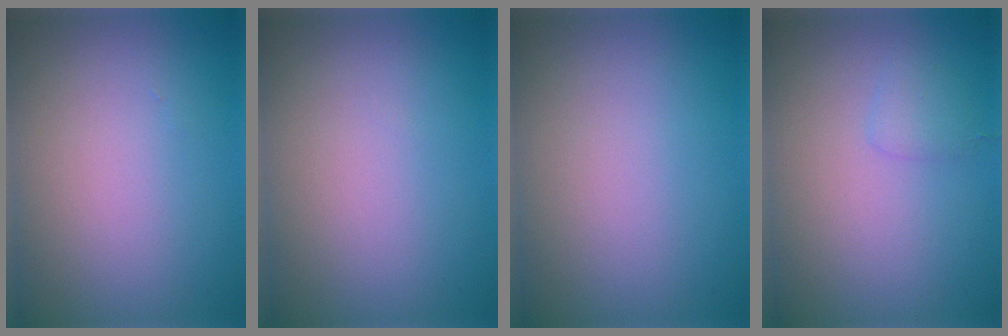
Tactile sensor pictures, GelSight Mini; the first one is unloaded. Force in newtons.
{"total": 0.0}
{"total": 0.0}
{"total": 1.1, "press": 1.1, "slide": 0.1}